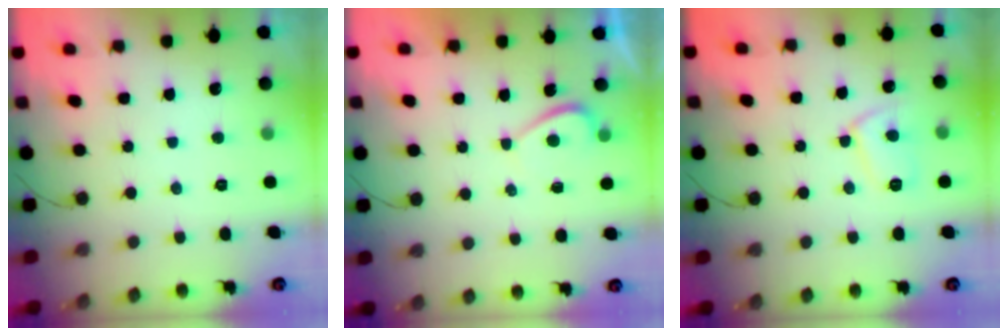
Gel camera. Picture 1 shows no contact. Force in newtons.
{"total": 0.7, "press": 0.5, "slide": 0.5}
{"total": 7.6, "press": 7.5, "slide": 0.6}